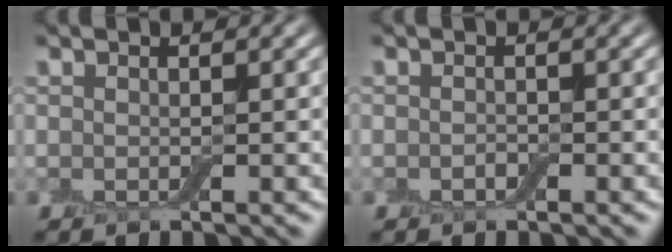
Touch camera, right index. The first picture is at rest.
{"total": 0.6, "force": [-0.3, 0.4, 0.3], "torque": [-0.007, 0.000, -0.005]}